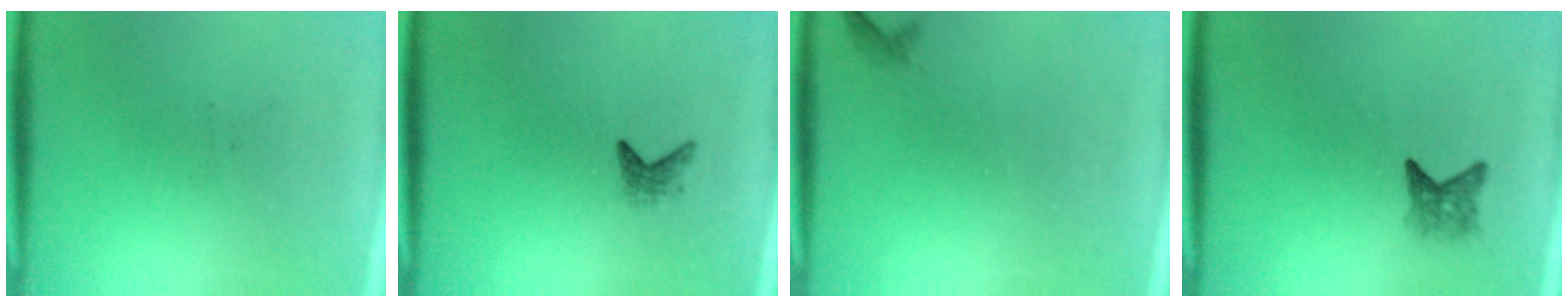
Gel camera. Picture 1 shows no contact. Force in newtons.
{"total": 1.5}
{"total": 0.6}
{"total": 2.2}